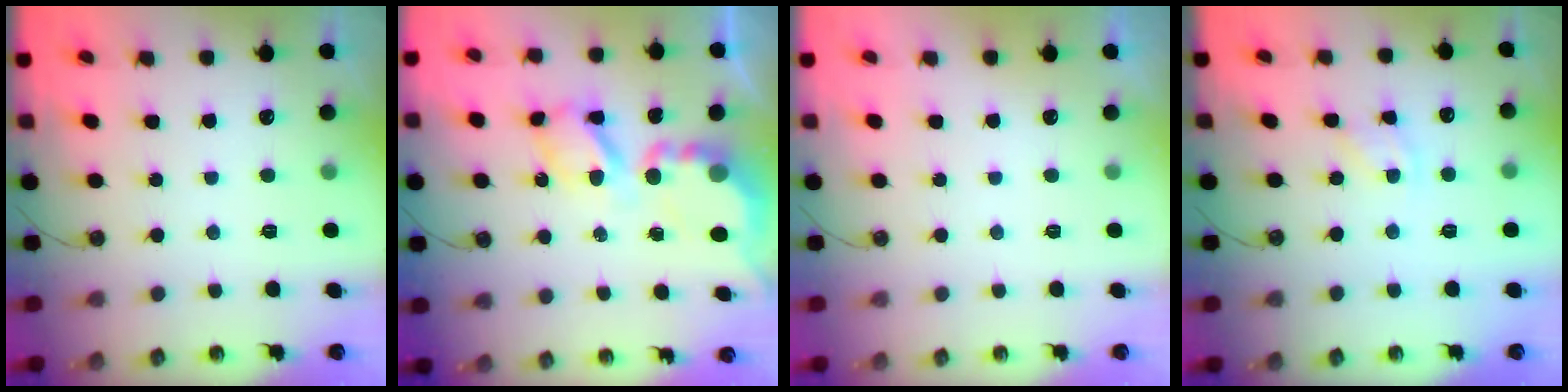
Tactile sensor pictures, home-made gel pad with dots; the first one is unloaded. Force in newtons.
{"total": 9.5, "press": 9.5, "slide": 0.6}
{"total": 0.0}
{"total": 3.0, "press": 3.0, "slide": 0.4}